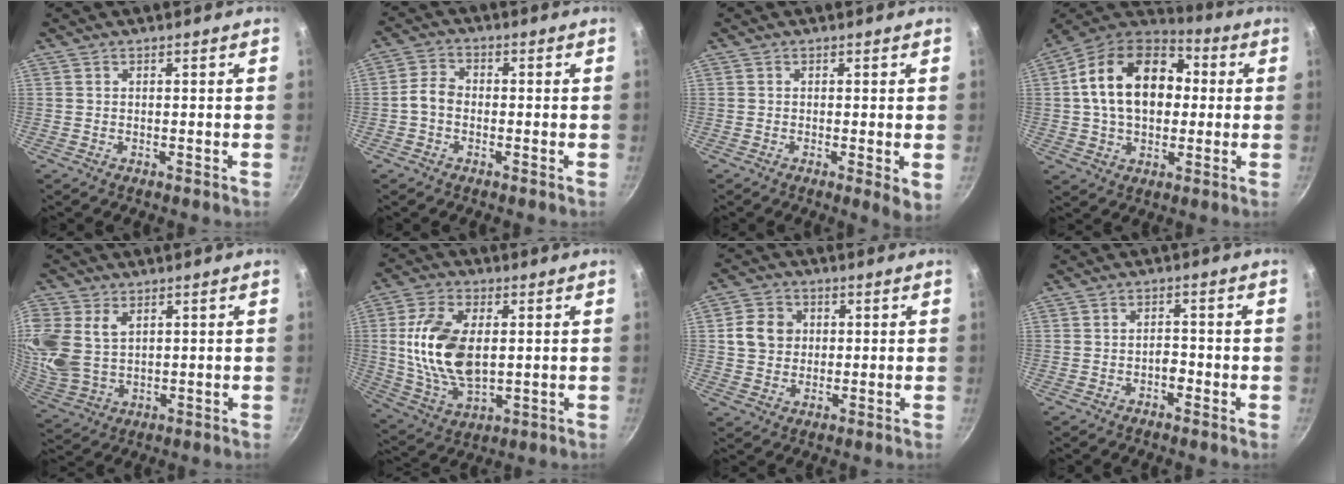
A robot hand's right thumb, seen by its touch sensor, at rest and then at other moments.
{"total": 3.9, "force": [-1.0, 2.9, 2.3], "torque": [-0.042, 0.020, -0.031]}
{"total": 3.2, "force": [-0.2, 0.7, 3.1], "torque": [-0.043, -0.014, -0.004]}
{"total": 20.5, "force": [2.4, 14.1, 14.6], "torque": [-0.221, 0.033, 0.026]}
{"total": 14.6, "force": [4.3, 10.5, 9.2], "torque": [-0.219, 0.000, 0.098]}
{"total": 16.2, "force": [1.7, 9.4, 13.1], "torque": [-0.235, -0.005, 0.039]}
{"total": 7.1, "force": [1.3, 6.2, 3.1], "torque": [-0.031, 0.006, 0.016]}
{"total": 1.9, "force": [-1.0, 1.0, 1.2], "torque": [-0.008, 0.014, -0.018]}